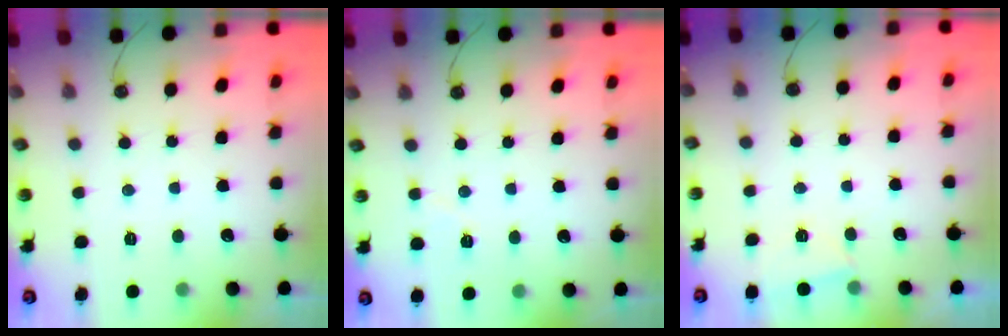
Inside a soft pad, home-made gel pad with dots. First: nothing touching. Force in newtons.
{"total": 4.1, "press": 3.6, "slide": 2.0}
{"total": 1.7, "press": 1.7, "slide": 0.3}